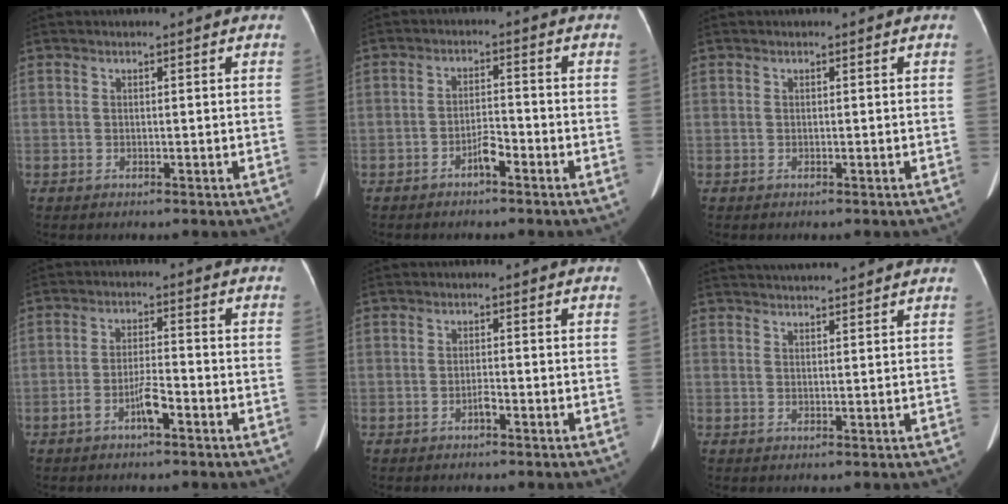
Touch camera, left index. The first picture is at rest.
{"total": 3.0, "force": [-2.1, 0.7, 1.9], "torque": [-0.035, 0.004, -0.038]}
{"total": 0.0}
{"total": 4.0, "force": [-2.4, 0.7, 3.2], "torque": [-0.064, 0.004, -0.044]}
{"total": 1.2, "force": [-0.9, 0.2, 0.8], "torque": [-0.016, 0.001, -0.014]}
{"total": 8.9, "force": [8.4, -0.2, 3.0], "torque": [-0.049, 0.031, 0.110]}